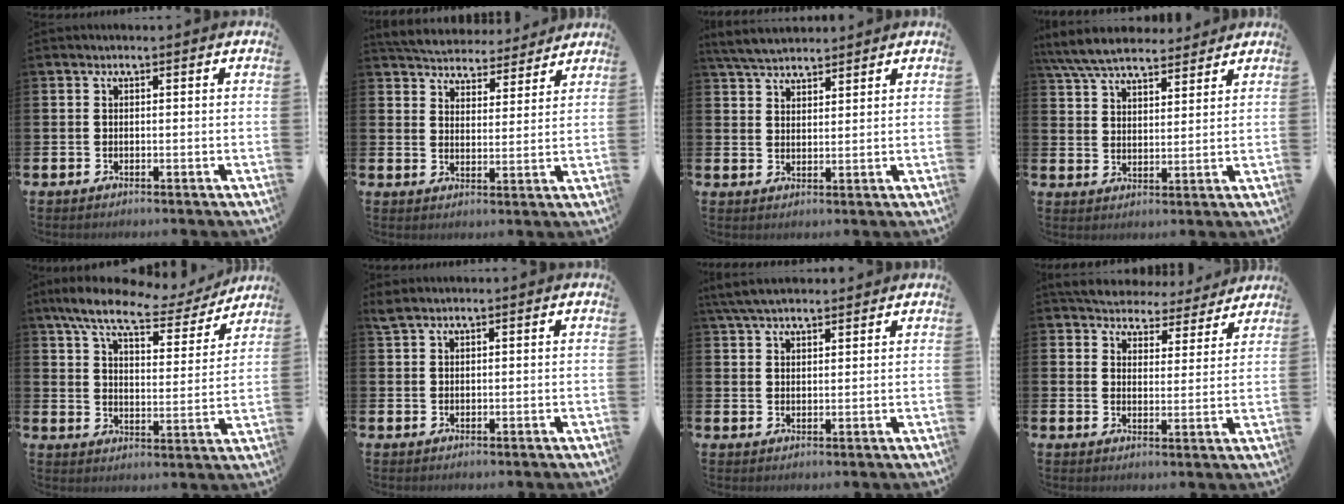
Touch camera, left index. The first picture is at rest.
{"total": 5.6, "force": [5.5, 1.1, 0.1], "torque": [-0.022, -0.041, 0.096]}
{"total": 4.6, "force": [4.4, 1.0, 0.8], "torque": [-0.034, -0.013, 0.082]}
{"total": 7.1, "force": [6.7, 1.7, 1.9], "torque": [-0.062, -0.026, 0.123]}
{"total": 9.5, "force": [8.0, 2.3, 4.5], "torque": [-0.105, -0.045, 0.134]}
{"total": 1.3, "force": [1.1, 0.4, 0.6], "torque": [-0.009, 0.002, 0.018]}
{"total": 4.9, "force": [4.4, 1.2, 1.7], "torque": [-0.038, -0.010, 0.082]}
{"total": 5.6, "force": [5.3, 1.7, 0.4], "torque": [-0.031, -0.042, 0.092]}